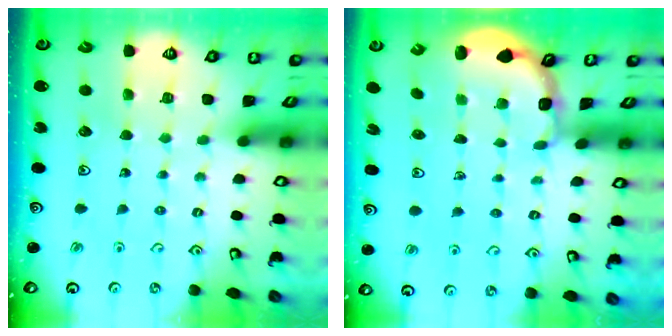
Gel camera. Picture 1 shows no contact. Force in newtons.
{"total": 2.0, "press": 1.6, "slide": 1.1}